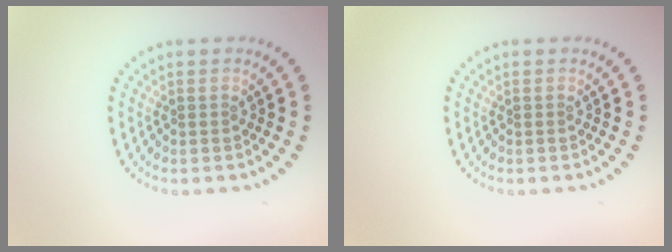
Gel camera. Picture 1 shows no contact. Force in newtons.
{"total": 0.0}